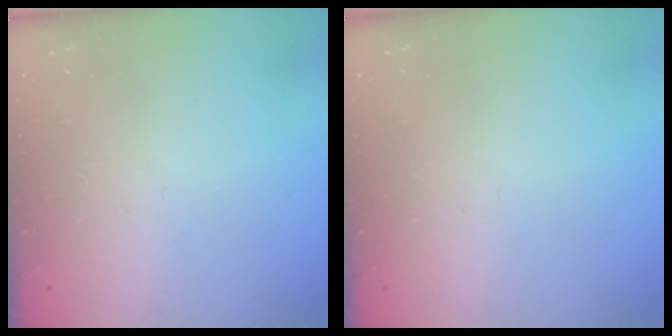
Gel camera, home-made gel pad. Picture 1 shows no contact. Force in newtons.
{"total": 0.0}